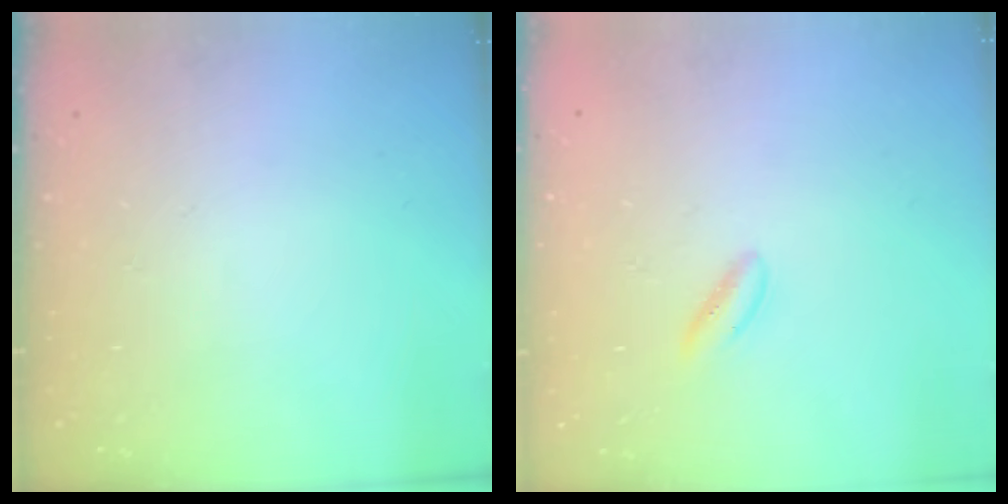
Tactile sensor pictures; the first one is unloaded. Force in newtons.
{"total": 2.3, "press": 2.2, "slide": 0.9}